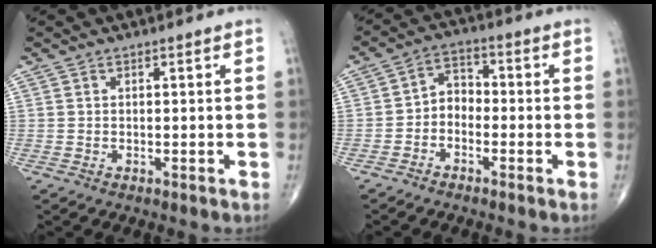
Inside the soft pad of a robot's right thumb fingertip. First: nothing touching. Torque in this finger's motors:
{"motor_torque": [-0.06, 0.06, 0.14, -0.21, 0.03]}